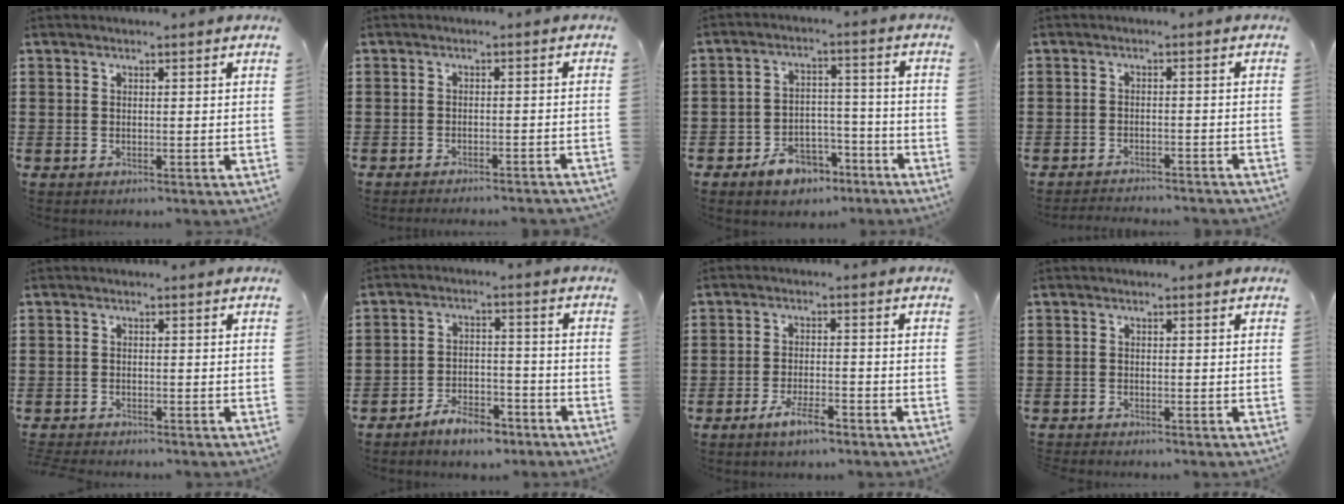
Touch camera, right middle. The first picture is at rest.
{"total": 1.7, "force": [-1.7, -0.2, 0.3], "torque": [-0.006, 0.004, -0.035]}
{"total": 6.1, "force": [-4.7, 3.2, 2.0], "torque": [-0.038, 0.023, -0.089]}
{"total": 2.3, "force": [-2.3, 0.0, 0.1], "torque": [-0.007, 0.001, -0.048]}
{"total": 1.1, "force": [-1.1, 0.1, 0.0], "torque": [-0.003, 0.001, -0.023]}
{"total": 5.8, "force": [-5.2, 1.7, 1.9], "torque": [-0.035, 0.014, -0.100]}
{"total": 4.4, "force": [-3.1, 1.1, 3.0], "torque": [-0.053, 0.004, -0.056]}
{"total": 0.7, "force": [-0.7, 0.1, 0.0], "torque": [-0.001, 0.000, -0.015]}